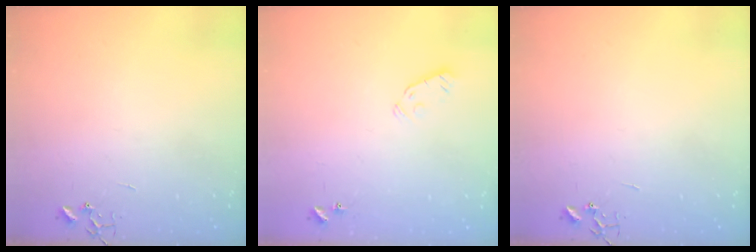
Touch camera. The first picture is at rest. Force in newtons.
{"total": 3.7, "press": 3.6, "slide": 0.9}
{"total": 0.0}